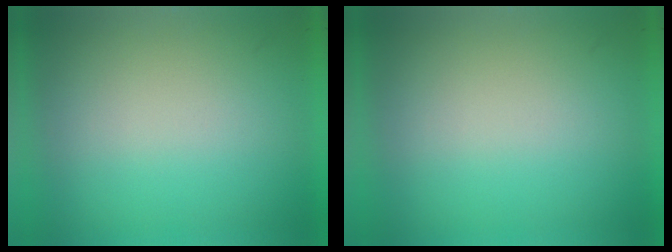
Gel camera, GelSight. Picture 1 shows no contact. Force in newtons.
{"total": 0.0}